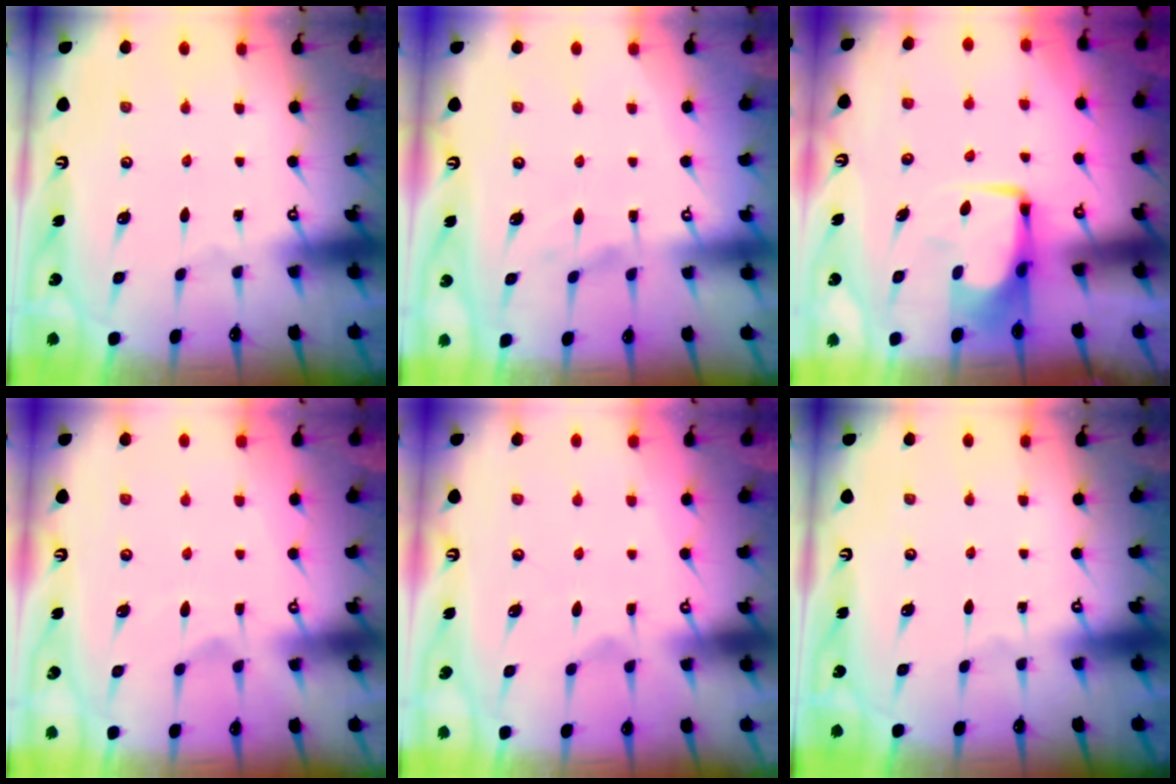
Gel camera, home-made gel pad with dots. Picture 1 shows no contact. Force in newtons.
{"total": 2.3, "press": 2.1, "slide": 1.1}
{"total": 0.6, "press": 0.4, "slide": 0.4}
{"total": 2.5, "press": 2.2, "slide": 1.2}
{"total": 2.9, "press": 2.6, "slide": 1.3}
{"total": 0.0}